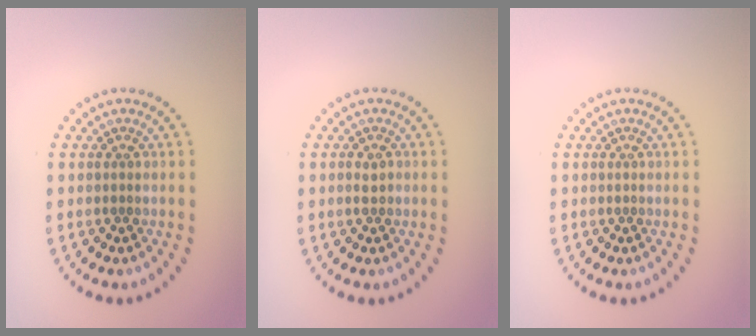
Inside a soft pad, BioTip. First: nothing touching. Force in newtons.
{"total": 1.2, "press": 1.1, "slide": 0.1}
{"total": 0.0}